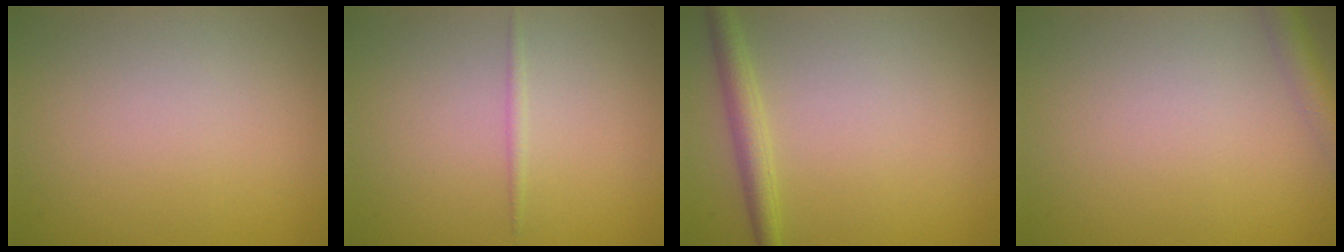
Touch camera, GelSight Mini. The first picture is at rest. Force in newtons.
{"total": 0.7, "press": 0.7, "slide": 0.0}
{"total": 2.3, "press": 2.3, "slide": 0.1}
{"total": 2.4, "press": 2.4, "slide": 0.1}